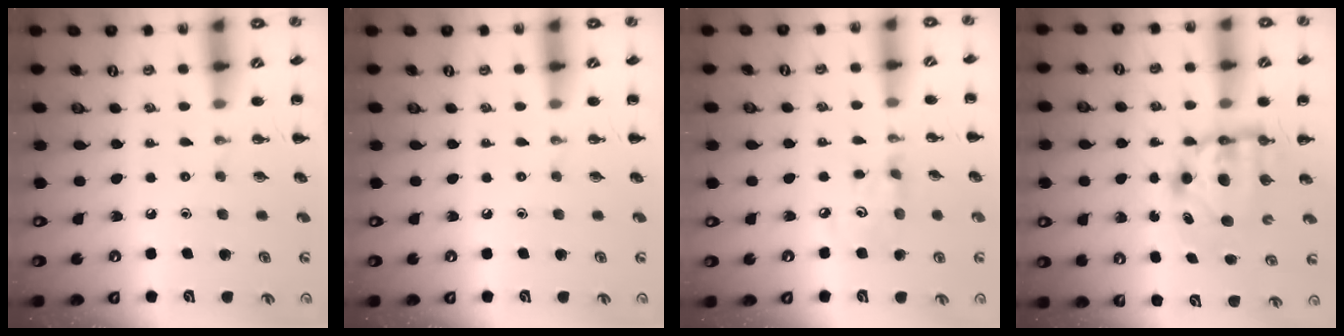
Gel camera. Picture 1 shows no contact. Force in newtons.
{"total": 0.0}
{"total": 4.1, "press": 4.0, "slide": 0.7}
{"total": 6.5, "press": 6.4, "slide": 1.3}